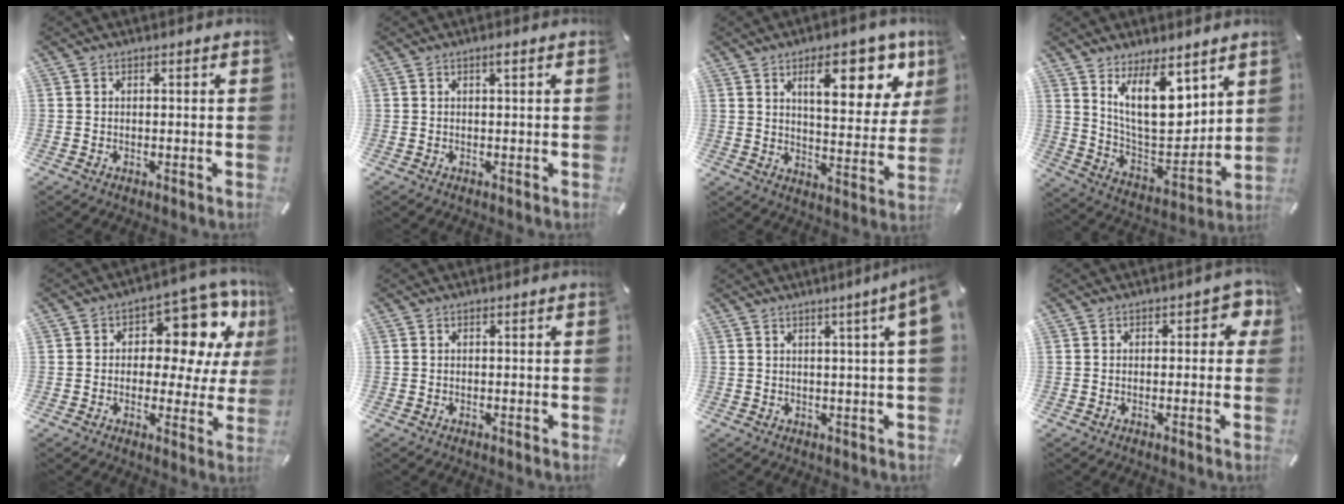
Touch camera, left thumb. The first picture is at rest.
{"total": 1.2, "force": [0.5, 0.1, 1.1], "torque": [-0.021, 0.000, 0.008]}
{"total": 17.9, "force": [9.2, 7.6, 13.4], "torque": [-0.178, -0.036, 0.142]}
{"total": 16.9, "force": [9.4, 7.8, 11.6], "torque": [-0.213, -0.061, 0.168]}
{"total": 14.7, "force": [7.1, 8.3, 9.9], "torque": [-0.130, -0.051, 0.121]}
{"total": 0.0}
{"total": 5.8, "force": [2.8, -0.5, 5.0], "torque": [-0.090, -0.011, 0.046]}
{"total": 4.3, "force": [1.0, 2.5, 3.4], "torque": [-0.037, 0.000, 0.009]}